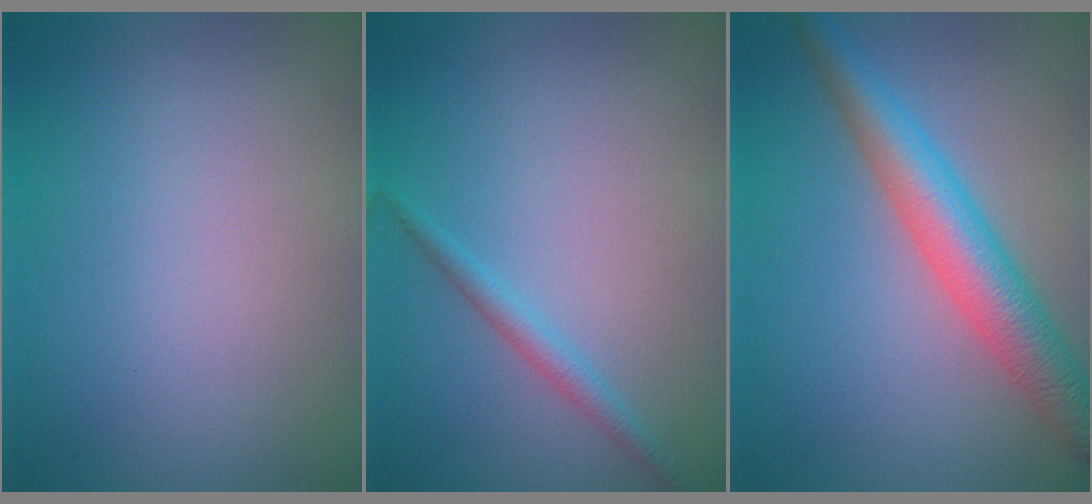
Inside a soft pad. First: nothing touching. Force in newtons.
{"total": 1.6, "press": 1.6, "slide": 0.1}
{"total": 5.8, "press": 5.8, "slide": 0.1}